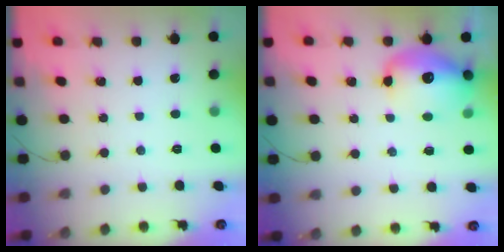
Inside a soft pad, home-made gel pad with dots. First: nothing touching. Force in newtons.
{"total": 12.7, "press": 12.3, "slide": 3.1}